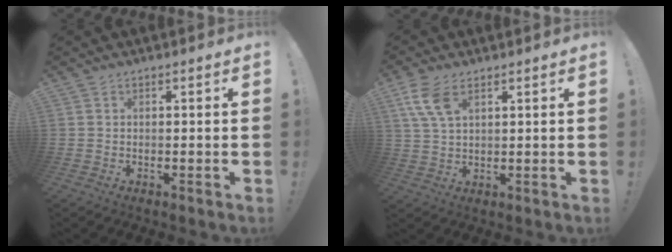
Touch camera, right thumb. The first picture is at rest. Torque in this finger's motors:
{"motor_torque": [0.83, 1.71, 0.93, 0.07, 0.07]}